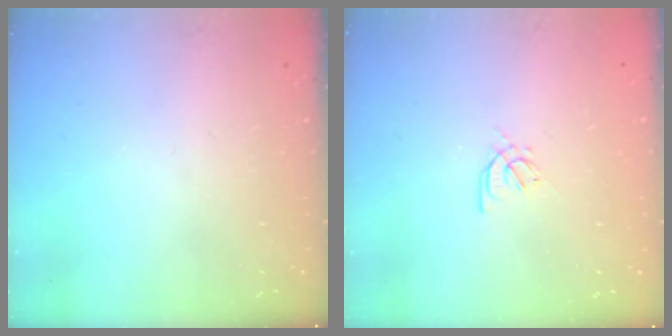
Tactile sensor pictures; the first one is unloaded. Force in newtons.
{"total": 2.4, "press": 2.4, "slide": 0.6}